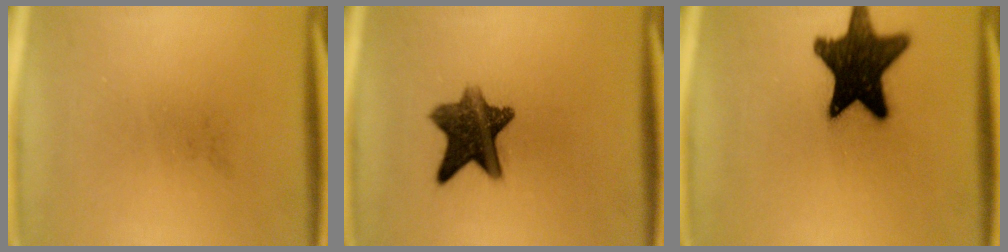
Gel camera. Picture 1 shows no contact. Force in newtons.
{"total": 10.2}
{"total": 17.5}